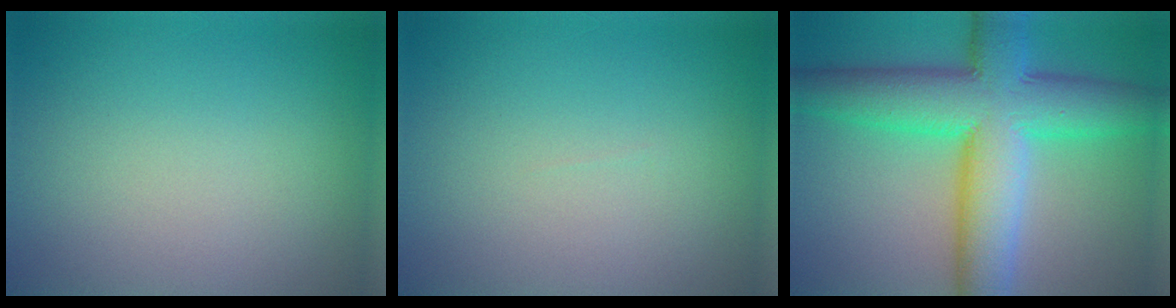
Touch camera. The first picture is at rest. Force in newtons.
{"total": 0.0}
{"total": 11.8, "press": 11.8, "slide": 0.2}